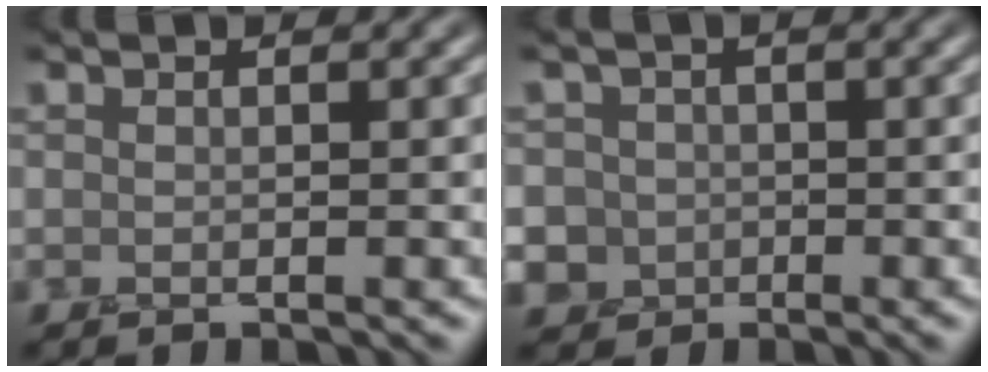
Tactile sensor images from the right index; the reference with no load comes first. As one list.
[{"total": 6.5, "force": [-0.7, 6.4, 1.3], "torque": [-0.028, 0.012, -0.043]}]